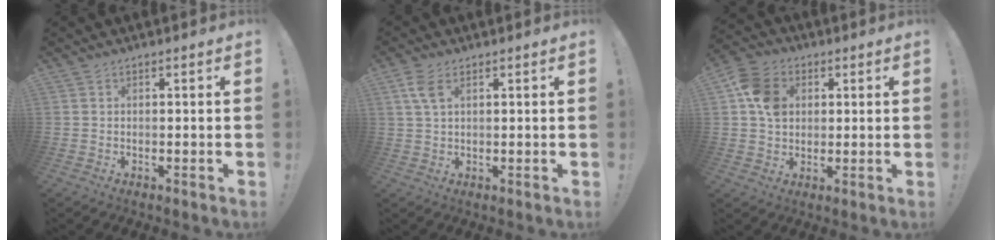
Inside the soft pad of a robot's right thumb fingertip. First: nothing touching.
{"total": 4.6, "force": [2.0, 2.3, 3.5], "torque": [-0.073, -0.004, 0.036]}
{"total": 10.4, "force": [2.3, 8.4, 5.8], "torque": [-0.097, 0.007, 0.046]}